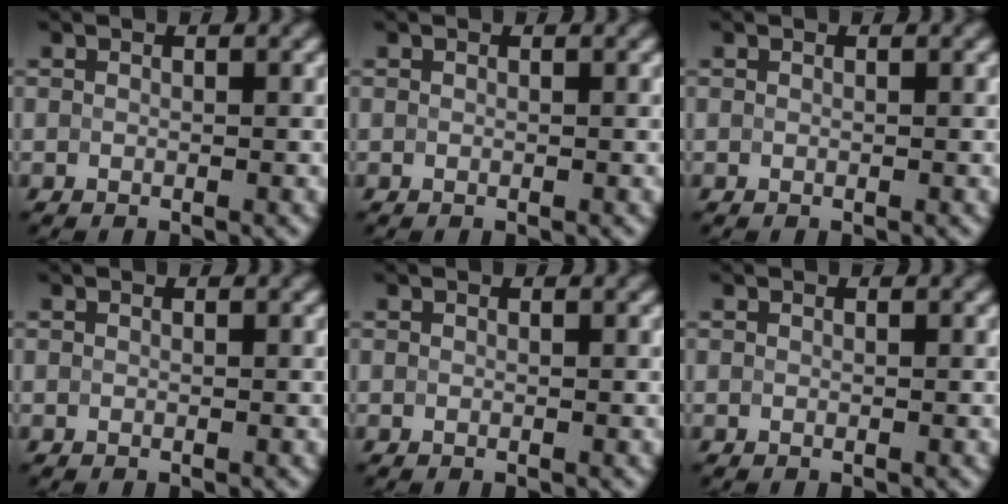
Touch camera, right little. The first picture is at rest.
{"total": 0.0}
{"total": 0.0}
{"total": 0.0}
{"total": 0.0}
{"total": 0.0}